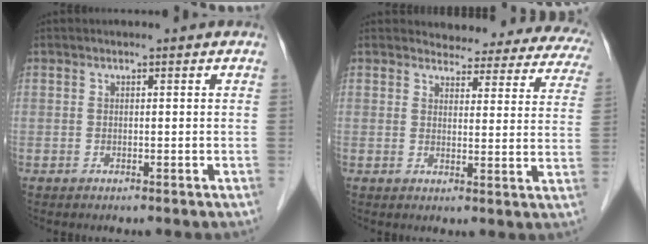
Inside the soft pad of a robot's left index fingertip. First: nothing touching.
{"total": 15.9, "force": [14.4, 5.2, 4.6], "torque": [-0.017, -0.031, 0.130]}